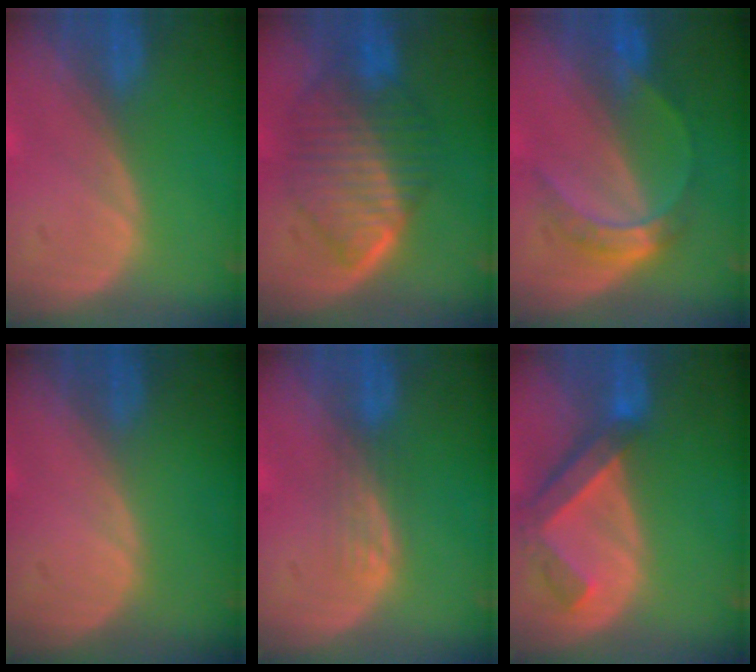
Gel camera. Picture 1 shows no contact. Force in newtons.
{"total": 8.7, "press": 8.6, "slide": 0.6}
{"total": 5.0, "press": 4.7, "slide": 1.5}
{"total": 0.0}
{"total": 2.4, "press": 2.3, "slide": 0.4}
{"total": 6.5, "press": 5.8, "slide": 3.0}